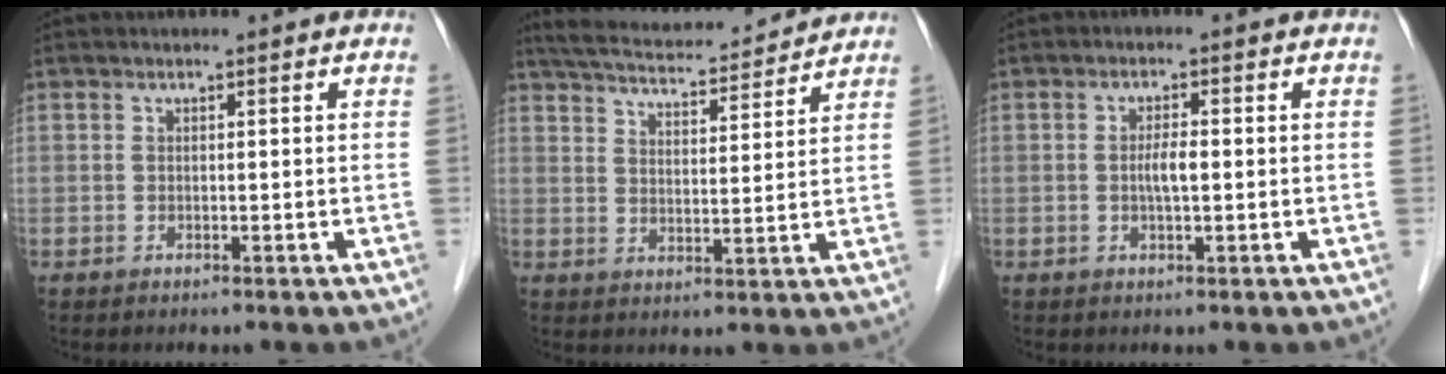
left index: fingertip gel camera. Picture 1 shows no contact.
{"total": 15.0, "force": [14.0, 2.0, 4.9], "torque": [-0.086, 0.027, 0.208]}
{"total": 2.5, "force": [-0.2, 0.5, 2.5], "torque": [-0.047, 0.000, -0.006]}